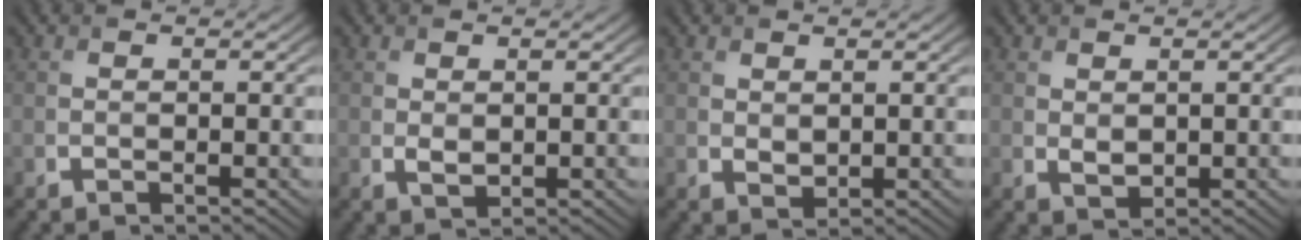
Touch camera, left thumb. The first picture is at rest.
{"total": 1.3, "force": [0.3, 0.9, 1.0], "torque": [-0.022, -0.005, 0.011]}
{"total": 1.4, "force": [0.8, 0.9, 0.8], "torque": [-0.018, -0.006, 0.020]}
{"total": 1.5, "force": [0.6, 1.0, 1.0], "torque": [-0.022, -0.006, 0.017]}